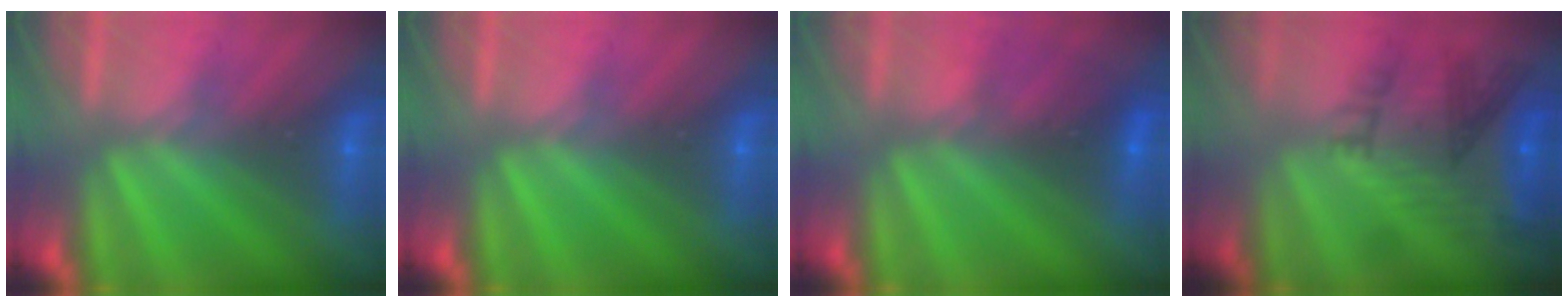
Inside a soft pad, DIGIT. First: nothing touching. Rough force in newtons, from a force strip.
{"total": 0.0}
{"total": 2.8}
{"total": 8.0}